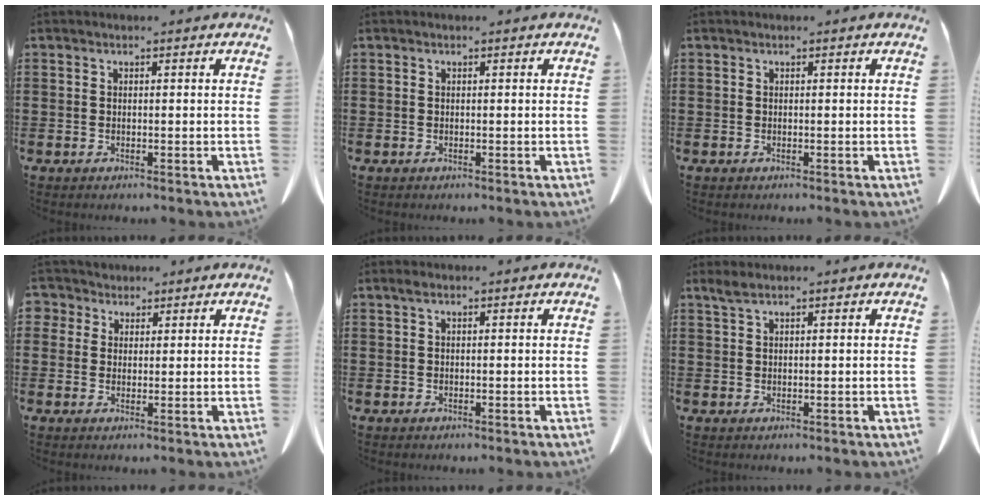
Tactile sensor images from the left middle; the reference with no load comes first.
{"total": 0.0}
{"total": 0.0}
{"total": 2.9, "force": [1.9, 2.1, 0.3], "torque": [-0.010, 0.008, 0.034]}
{"total": 0.6, "force": [0.2, 0.2, 0.5], "torque": [-0.011, 0.003, 0.002]}
{"total": 1.4, "force": [1.0, 0.2, 1.0], "torque": [-0.022, 0.002, 0.018]}